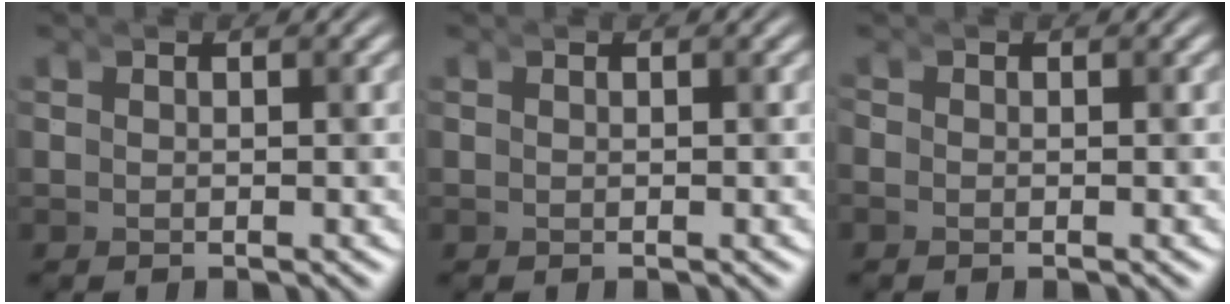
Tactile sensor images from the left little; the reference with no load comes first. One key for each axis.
{"total": 0.0}
{"total": 0.7, "fx": -0.4, "fy": -0.4, "fz": -0.4, "tx": -0.001, "ty": -0.007, "tz": -0.006}